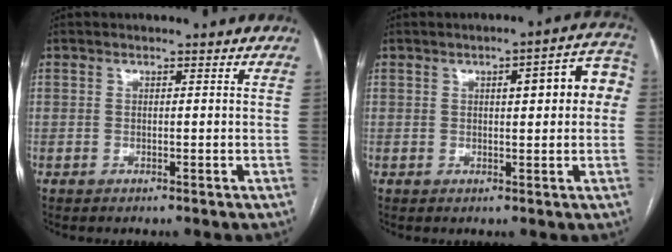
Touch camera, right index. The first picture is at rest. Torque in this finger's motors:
{"motor_torque": [0.63, 0.27, 0.20, 0.04]}